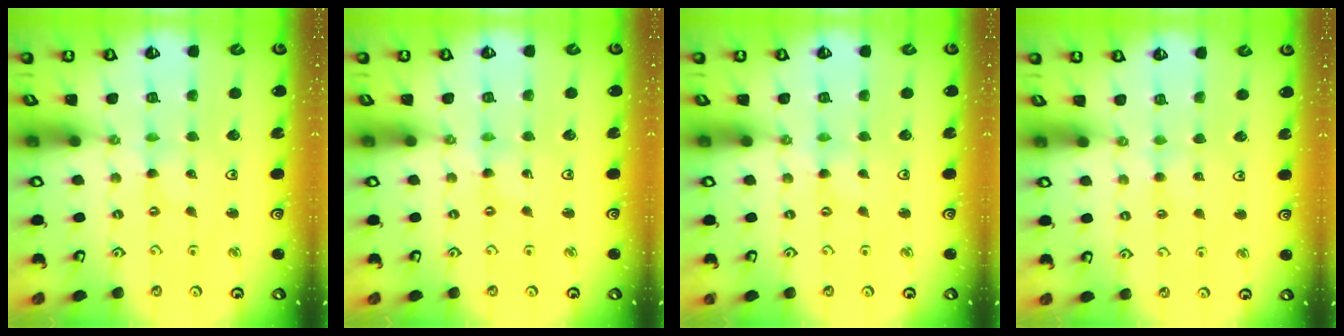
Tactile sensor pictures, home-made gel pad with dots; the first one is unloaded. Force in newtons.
{"total": 0.0}
{"total": 0.9, "press": 0.9, "slide": 0.1}
{"total": 2.3, "press": 2.2, "slide": 0.5}